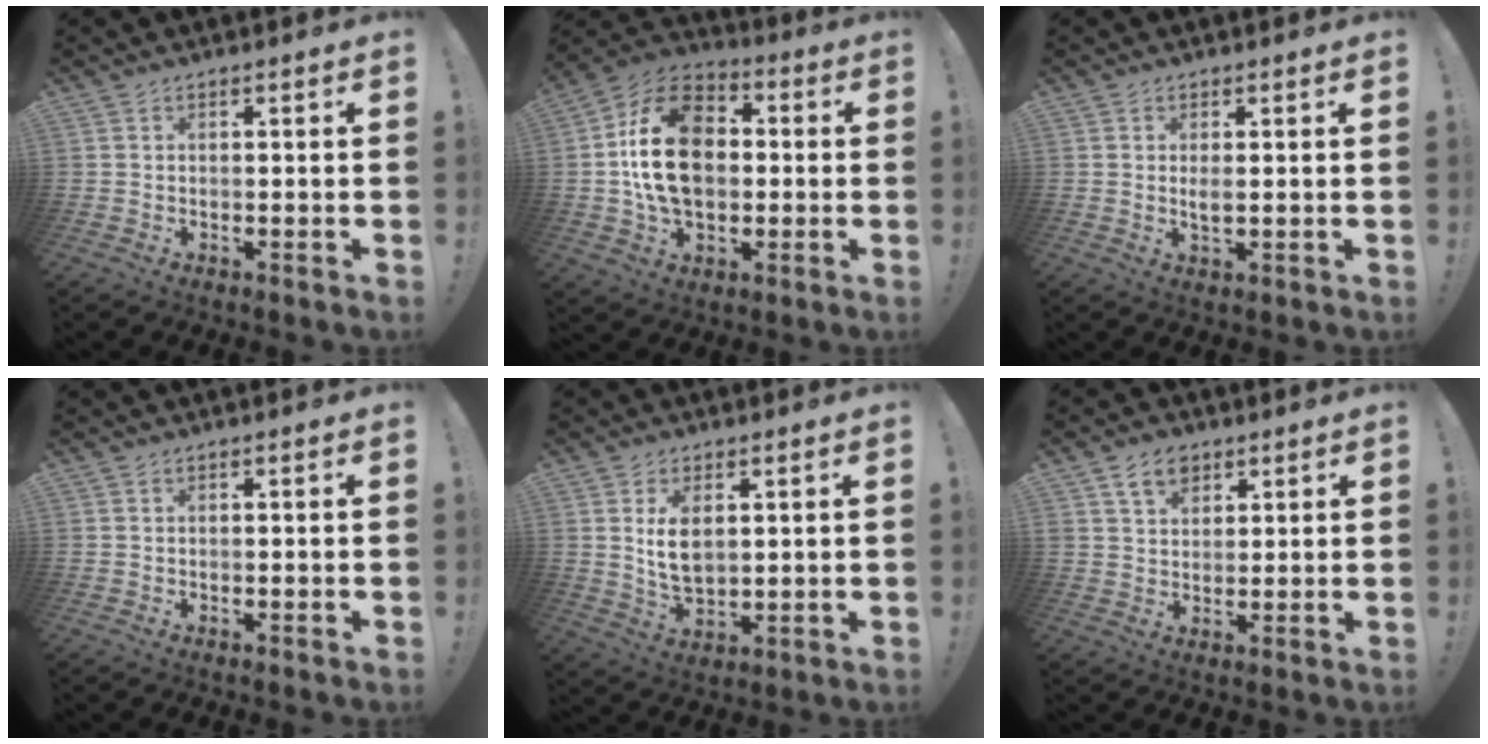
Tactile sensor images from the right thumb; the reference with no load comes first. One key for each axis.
{"total": 21.0, "fx": 1.0, "fy": 14.8, "fz": 14.9, "tx": -0.255, "ty": 0.016, "tz": 0.020}
{"total": 2.2, "fx": 0.3, "fy": 0.6, "fz": 2.1, "tx": -0.023, "ty": -0.007, "tz": 0.001}
{"total": 0.0}
{"total": 8.2, "fx": 2.6, "fy": 4.8, "fz": 6.2, "tx": -0.096, "ty": -0.014, "tz": 0.043}
{"total": 7.1, "fx": 4.2, "fy": 4.9, "fz": 3.0, "tx": -0.053, "ty": -0.010, "tz": 0.080}